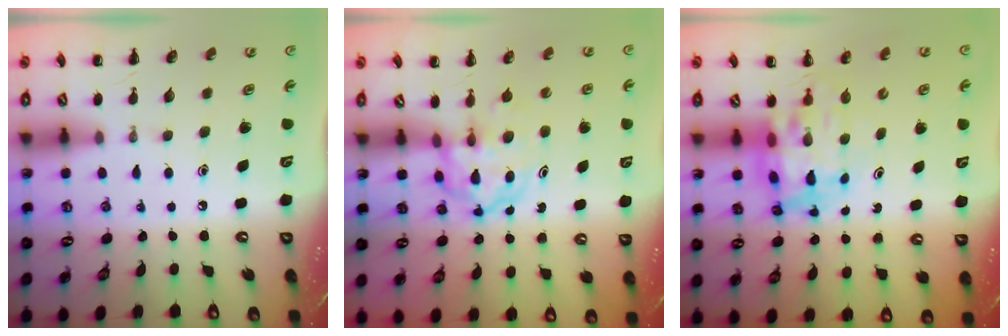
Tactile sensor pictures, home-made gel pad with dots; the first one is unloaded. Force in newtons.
{"total": 3.9, "press": 3.9, "slide": 0.4}
{"total": 6.9, "press": 6.5, "slide": 2.1}